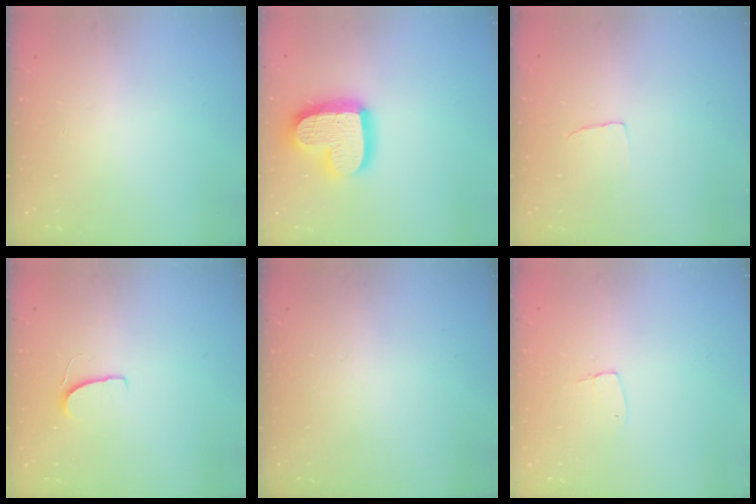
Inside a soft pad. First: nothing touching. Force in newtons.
{"total": 17.7, "press": 17.7, "slide": 1.5}
{"total": 2.4, "press": 2.4, "slide": 0.1}
{"total": 6.4, "press": 6.4, "slide": 0.5}
{"total": 0.0}
{"total": 4.4, "press": 4.4, "slide": 0.3}